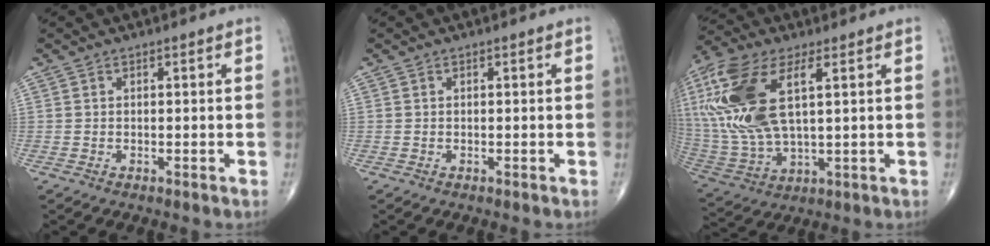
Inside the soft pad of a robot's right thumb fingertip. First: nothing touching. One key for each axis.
{"total": 0.0}
{"total": 21.3, "fx": 5.4, "fy": 9.6, "fz": 18.2, "tx": -0.420, "ty": -0.009, "tz": 0.104}